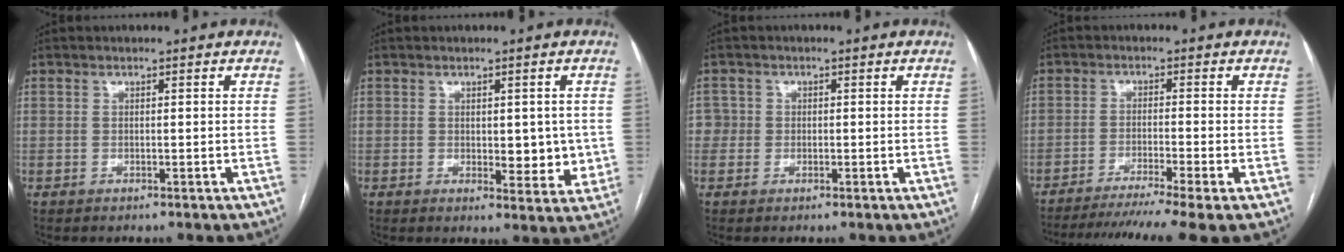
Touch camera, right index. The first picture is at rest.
{"total": 5.4, "force": [0.2, 2.8, 4.6], "torque": [-0.046, -0.008, 0.008]}
{"total": 2.3, "force": [0.0, 2.2, -0.1], "torque": [0.018, 0.010, -0.003]}
{"total": 11.6, "force": [-9.4, -1.4, 6.7], "torque": [-0.097, -0.026, -0.146]}